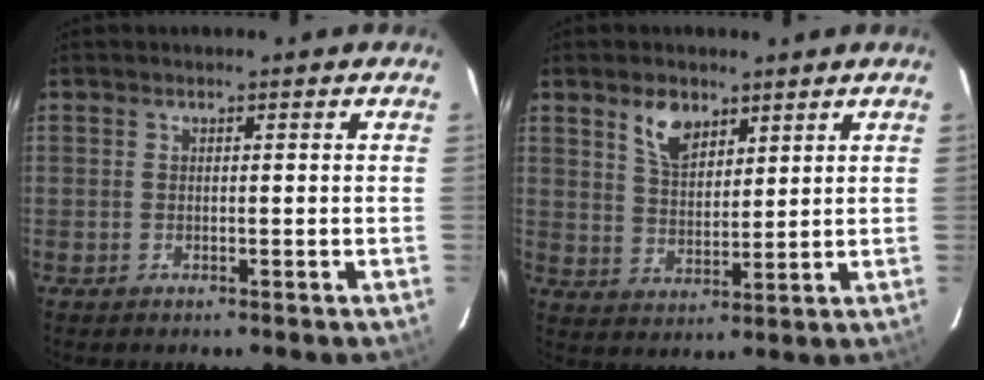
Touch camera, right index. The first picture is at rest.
{"total": 6.6, "force": [4.1, 3.5, 3.8], "torque": [-0.064, 0.006, 0.080]}